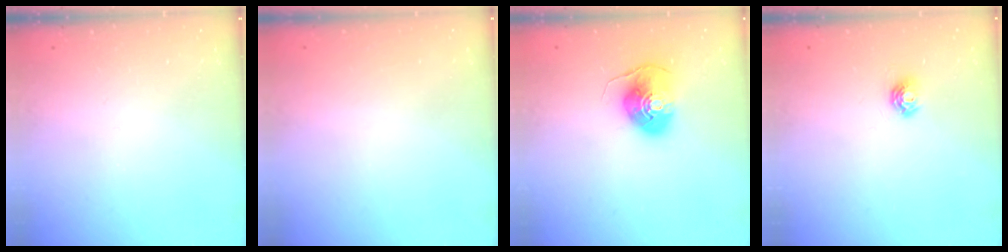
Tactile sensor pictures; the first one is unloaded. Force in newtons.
{"total": 0.9, "press": 0.9, "slide": 0.1}
{"total": 9.8, "press": 9.7, "slide": 1.4}
{"total": 5.1, "press": 5.1, "slide": 0.5}